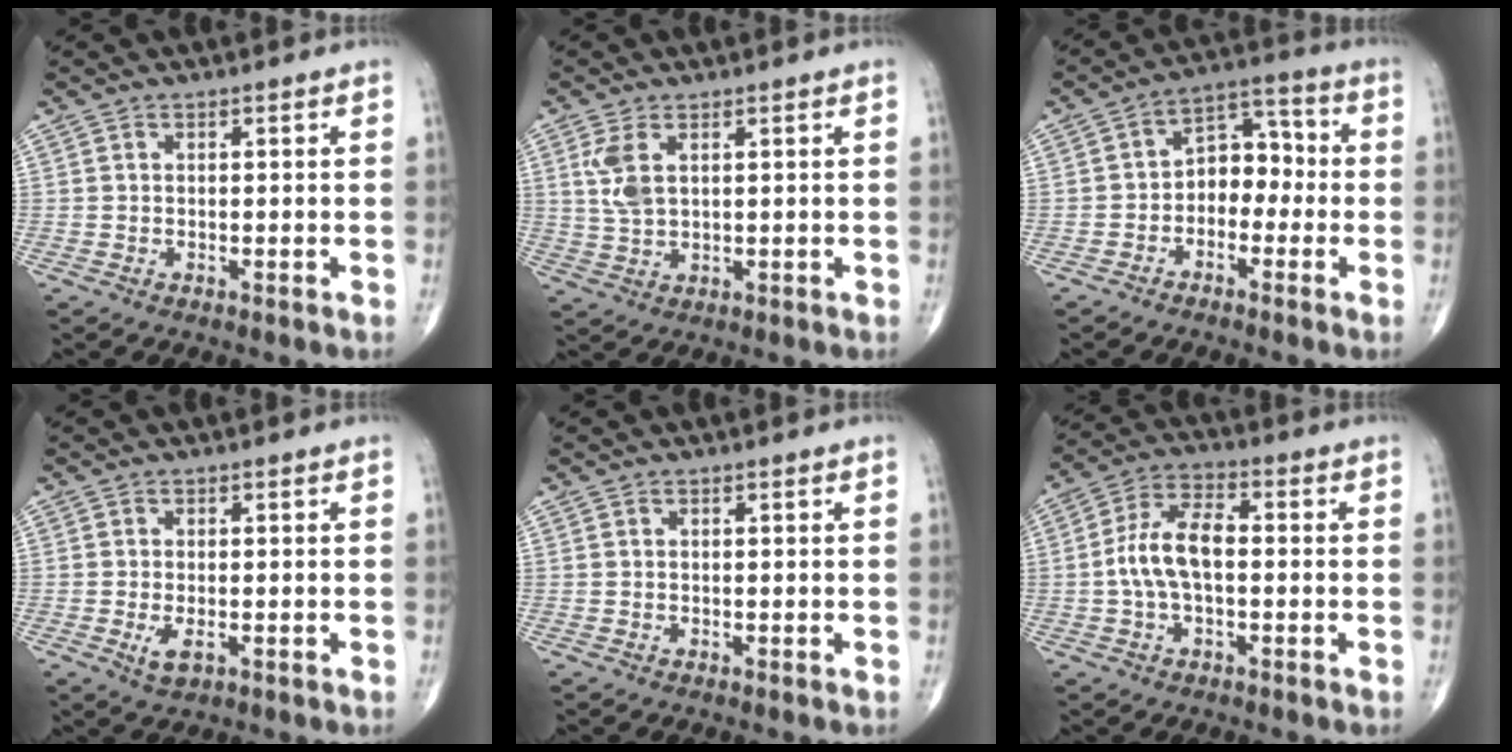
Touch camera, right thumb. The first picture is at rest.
{"total": 4.9, "force": [1.7, 2.3, 3.9], "torque": [-0.091, -0.001, 0.042]}
{"total": 8.1, "force": [-1.6, 5.8, 5.4], "torque": [-0.049, 0.045, -0.043]}
{"total": 2.9, "force": [-0.8, 1.4, 2.4], "torque": [-0.048, -0.006, -0.011]}
{"total": 0.0}
{"total": 9.3, "force": [-0.6, 4.7, 8.0], "torque": [-0.162, 0.029, -0.019]}